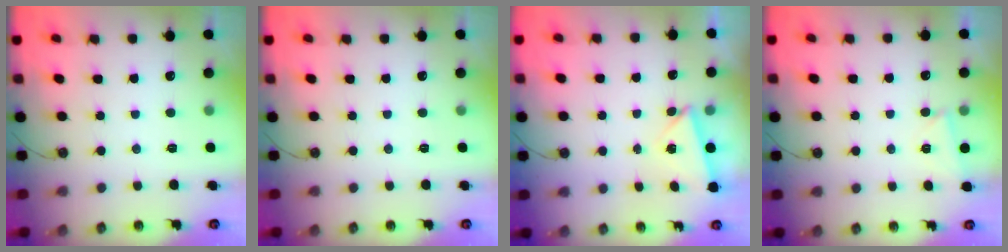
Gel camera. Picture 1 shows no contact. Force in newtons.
{"total": 0.0}
{"total": 3.3, "press": 3.0, "slide": 1.4}
{"total": 2.6, "press": 2.5, "slide": 0.3}